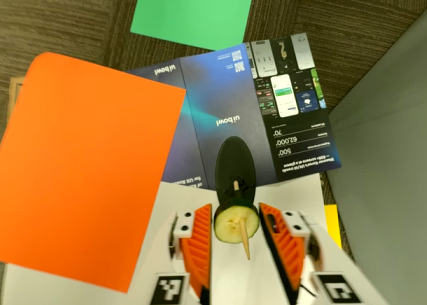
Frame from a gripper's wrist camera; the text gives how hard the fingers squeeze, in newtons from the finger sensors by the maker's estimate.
{"total": 10.1, "left": 10.3, "right": 9.8}